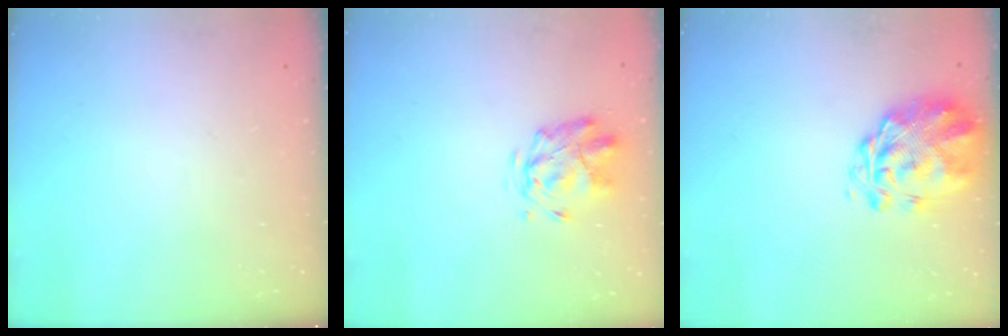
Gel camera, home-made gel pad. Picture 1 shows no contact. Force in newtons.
{"total": 2.8, "press": 2.4, "slide": 1.4}
{"total": 3.3, "press": 2.9, "slide": 1.7}